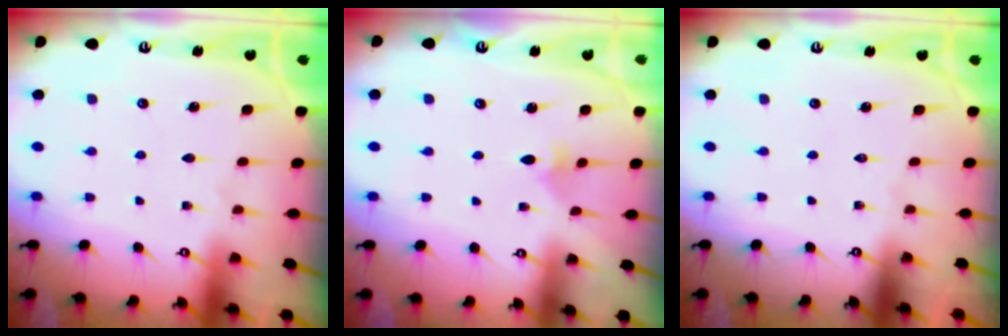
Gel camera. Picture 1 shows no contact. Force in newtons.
{"total": 2.8, "press": 2.7, "slide": 0.7}
{"total": 0.0}